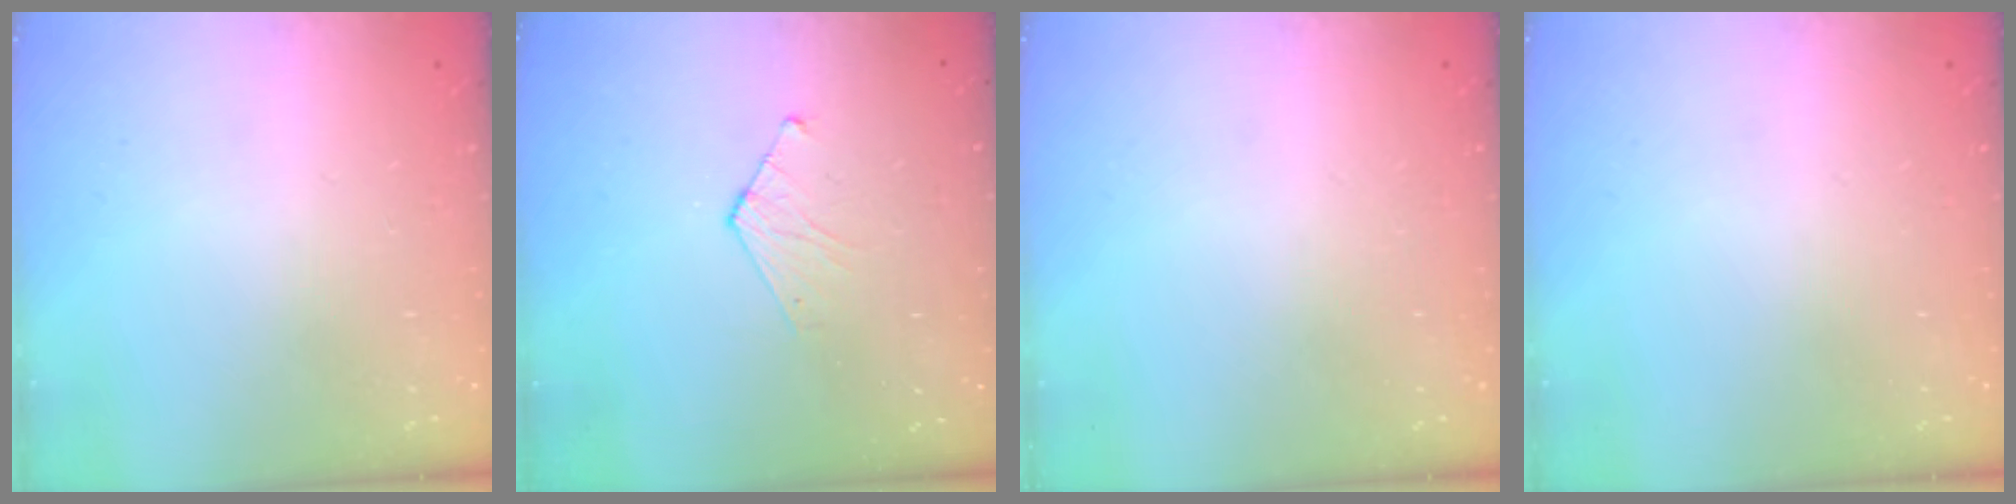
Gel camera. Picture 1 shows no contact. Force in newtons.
{"total": 3.8, "press": 3.8, "slide": 0.3}
{"total": 0.0}
{"total": 0.0}